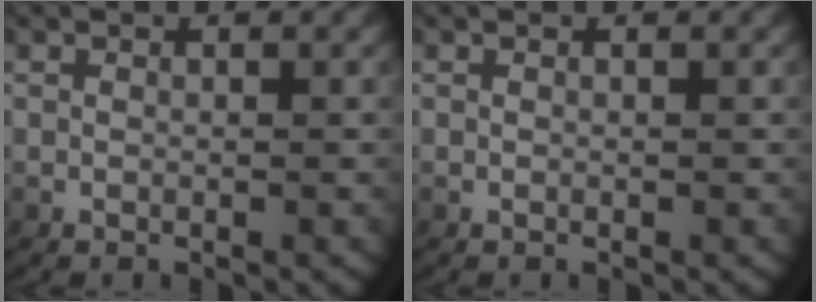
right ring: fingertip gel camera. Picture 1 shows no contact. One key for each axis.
{"total": 0.0}